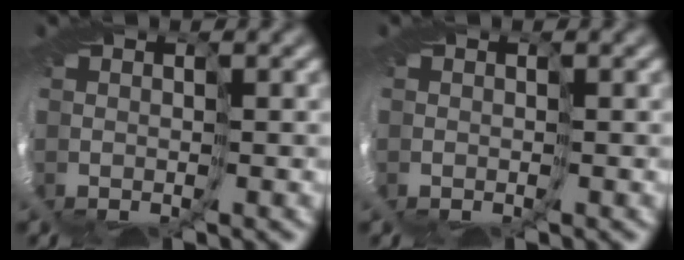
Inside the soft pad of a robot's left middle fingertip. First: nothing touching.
{"total": 0.9, "force": [-0.2, 0.8, 0.2], "torque": [0.001, -0.004, -0.001]}